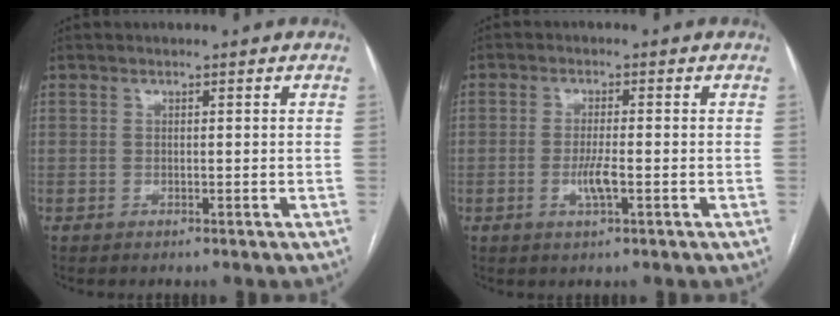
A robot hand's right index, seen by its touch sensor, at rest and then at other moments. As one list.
[{"total": 3.3, "force": [-1.0, 0.5, 3.1], "torque": [-0.065, -0.004, -0.018]}]